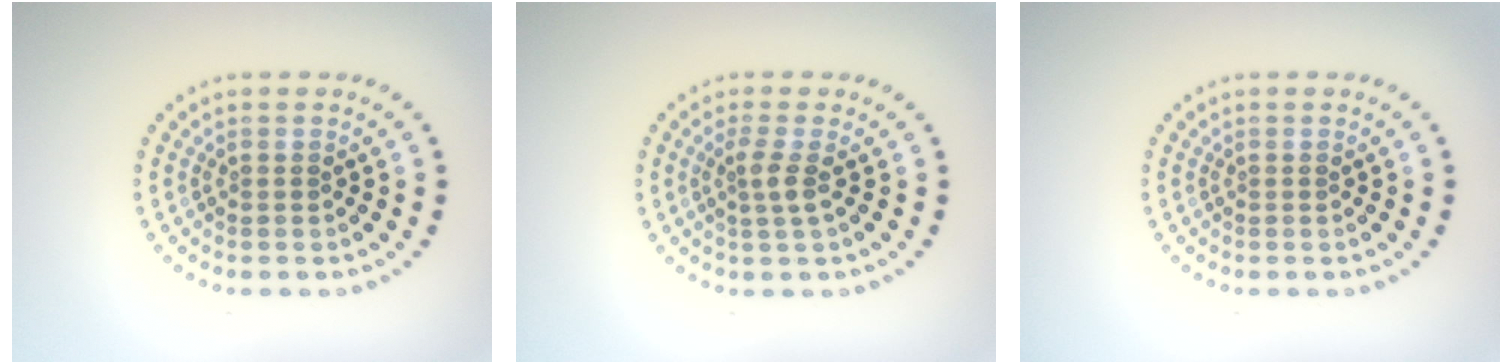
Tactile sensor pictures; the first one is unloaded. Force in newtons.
{"total": 1.7, "press": 1.3, "slide": 1.1}
{"total": 0.0}